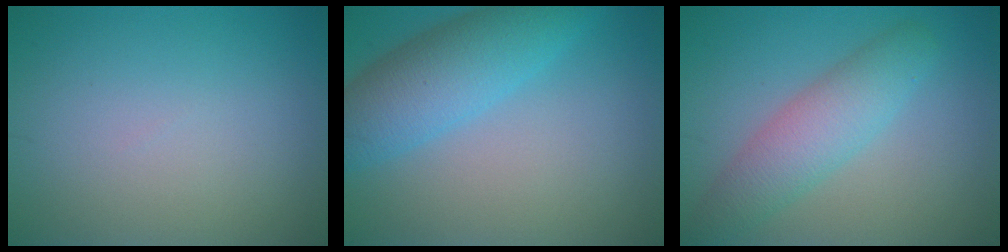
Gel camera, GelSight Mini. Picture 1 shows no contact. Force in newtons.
{"total": 6.3, "press": 6.3, "slide": 0.0}
{"total": 4.5, "press": 4.5, "slide": 0.2}